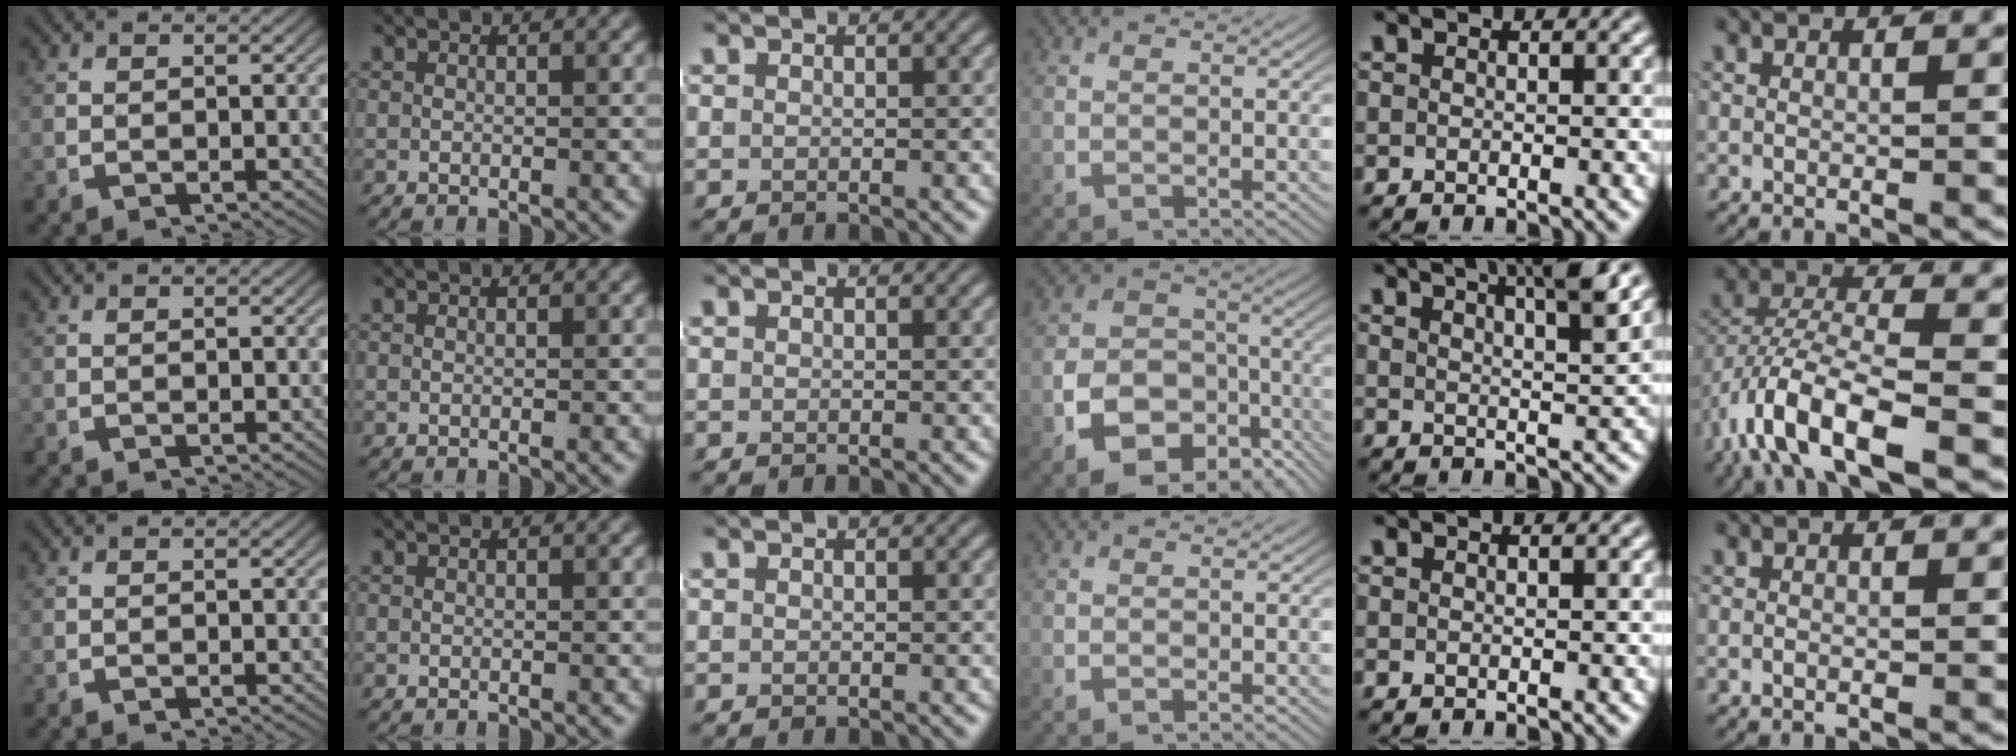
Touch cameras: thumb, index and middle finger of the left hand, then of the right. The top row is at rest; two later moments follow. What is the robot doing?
{"motion": "lift_and_place", "object": "jacket"}